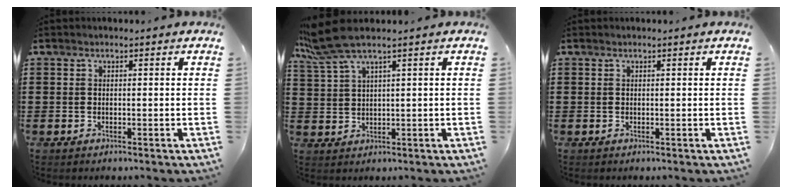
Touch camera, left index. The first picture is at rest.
{"total": 5.9, "force": [4.1, 0.6, 4.2], "torque": [-0.109, -0.007, 0.070]}
{"total": 0.0}